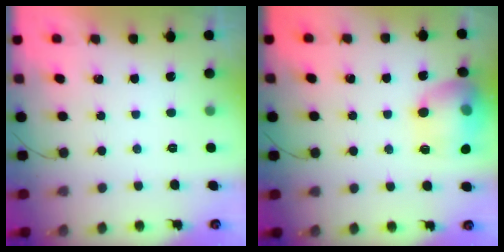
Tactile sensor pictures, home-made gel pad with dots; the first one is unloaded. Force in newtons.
{"total": 16.7, "press": 16.6, "slide": 1.4}